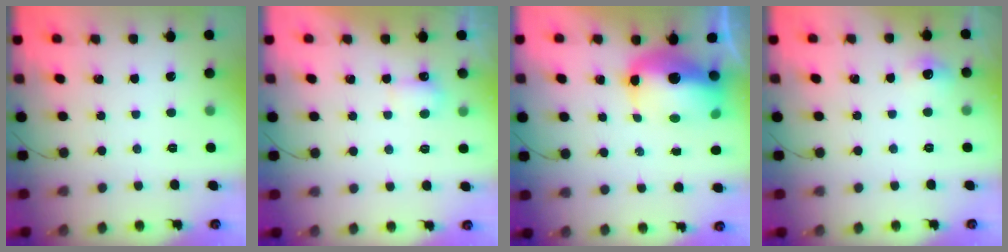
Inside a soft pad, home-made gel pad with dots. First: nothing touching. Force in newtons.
{"total": 2.8, "press": 2.7, "slide": 0.6}
{"total": 14.4, "press": 14.2, "slide": 2.6}
{"total": 5.2, "press": 5.0, "slide": 1.3}